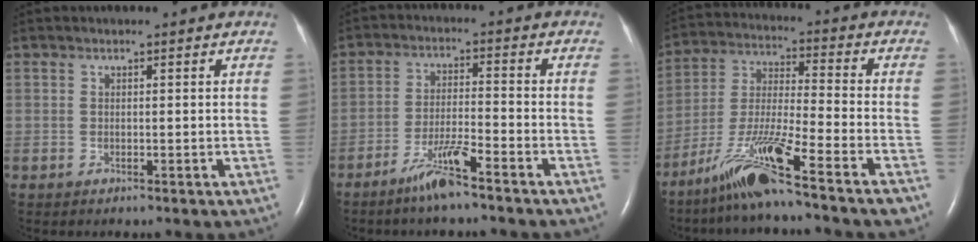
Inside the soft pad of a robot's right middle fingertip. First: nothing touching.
{"total": 6.3, "force": [-4.7, -0.2, 4.2], "torque": [-0.086, -0.013, -0.094]}
{"total": 13.9, "force": [-9.5, -0.9, 10.2], "torque": [-0.207, -0.031, -0.174]}